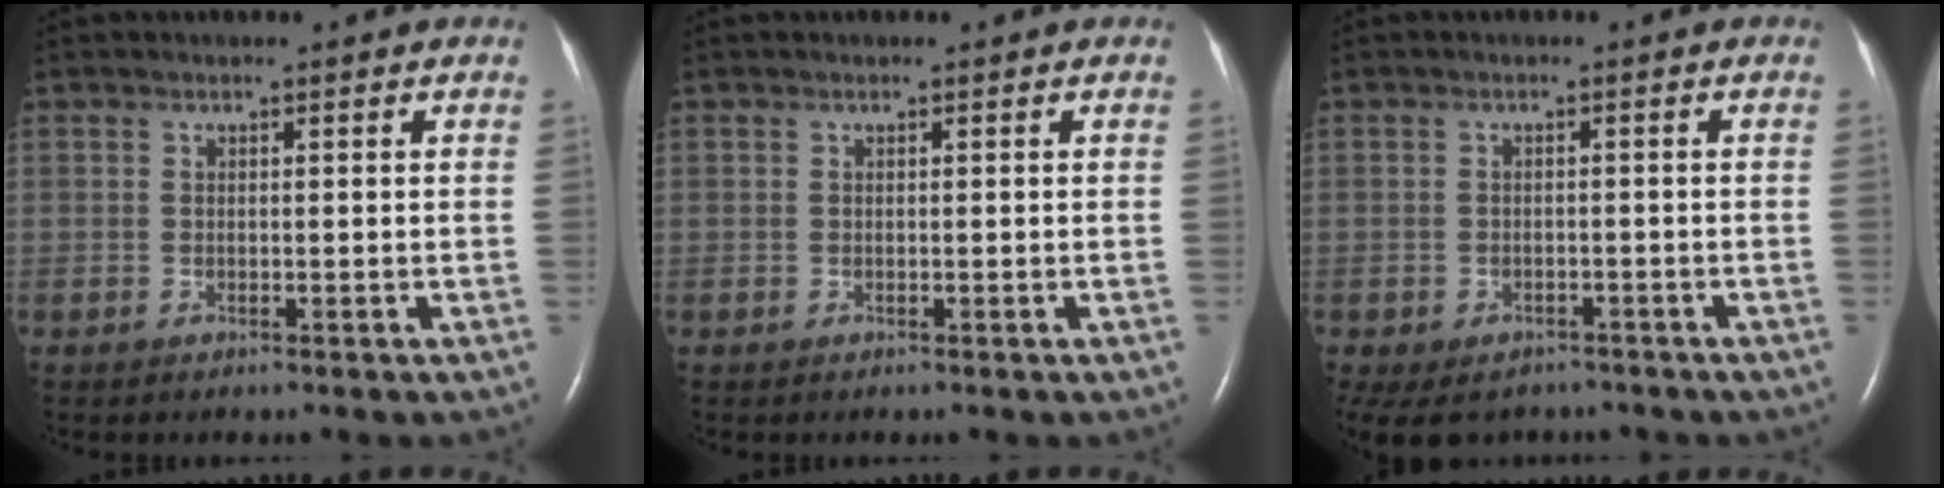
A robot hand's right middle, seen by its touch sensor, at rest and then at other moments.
{"total": 0.0}
{"total": 9.1, "force": [-6.8, 5.4, 2.7], "torque": [-0.066, -0.006, -0.086]}